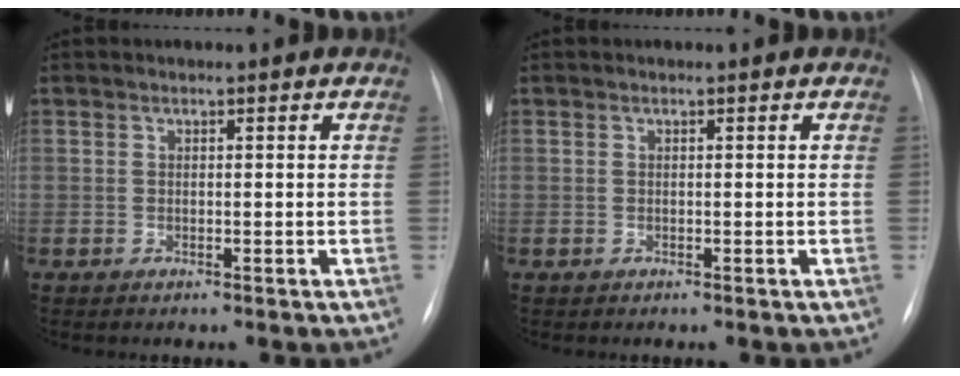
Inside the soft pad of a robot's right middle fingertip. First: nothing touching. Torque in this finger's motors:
{"motor_torque": [0.20, -0.17, 0.03, 0.02]}